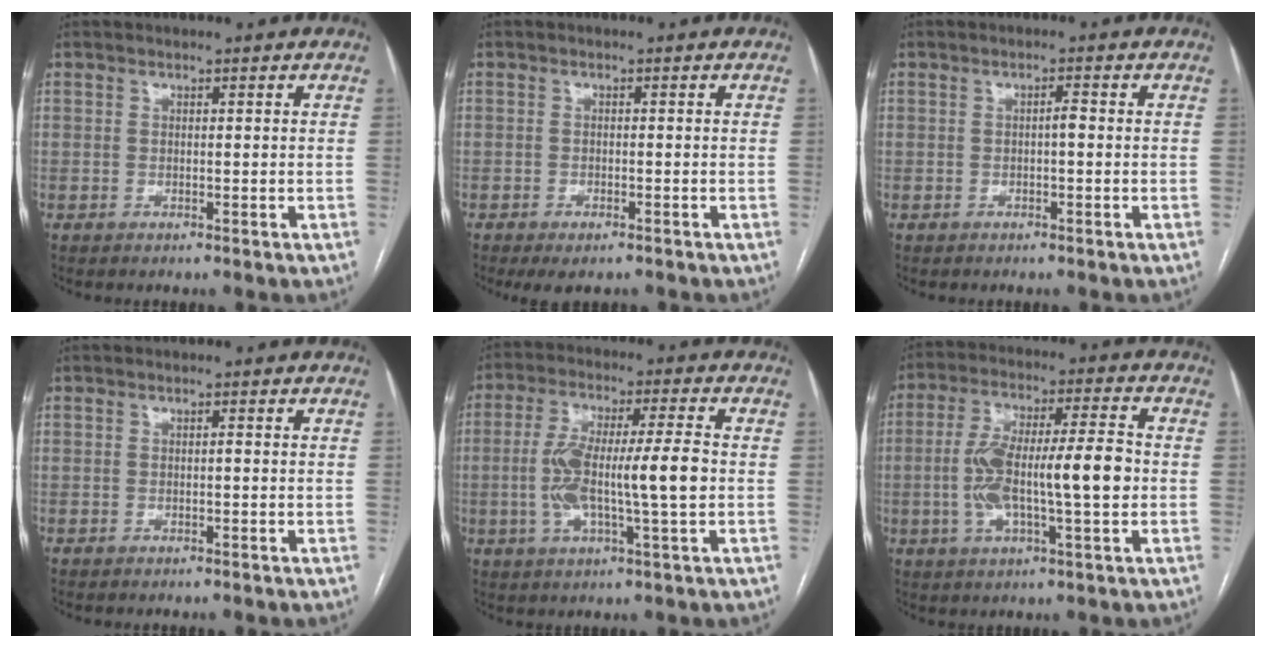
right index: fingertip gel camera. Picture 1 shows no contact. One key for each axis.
{"total": 3.3, "fx": -2.4, "fy": 1.2, "fz": 1.9, "tx": -0.028, "ty": -0.005, "tz": -0.031}
{"total": 1.2, "fx": -0.2, "fy": 0.2, "fz": 1.1, "tx": -0.018, "ty": 0.002, "tz": -0.003}
{"total": 0.0}
{"total": 12.1, "fx": -1.0, "fy": 1.1, "fz": 12.0, "tx": -0.229, "ty": 0.012, "tz": -0.018}
{"total": 13.7, "fx": -1.3, "fy": 2.5, "fz": 13.4, "tx": -0.248, "ty": 0.020, "tz": -0.021}